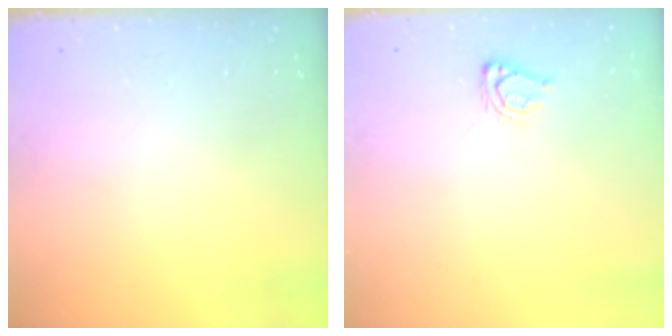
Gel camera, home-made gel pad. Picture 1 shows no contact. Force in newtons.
{"total": 5.0, "press": 4.9, "slide": 0.5}